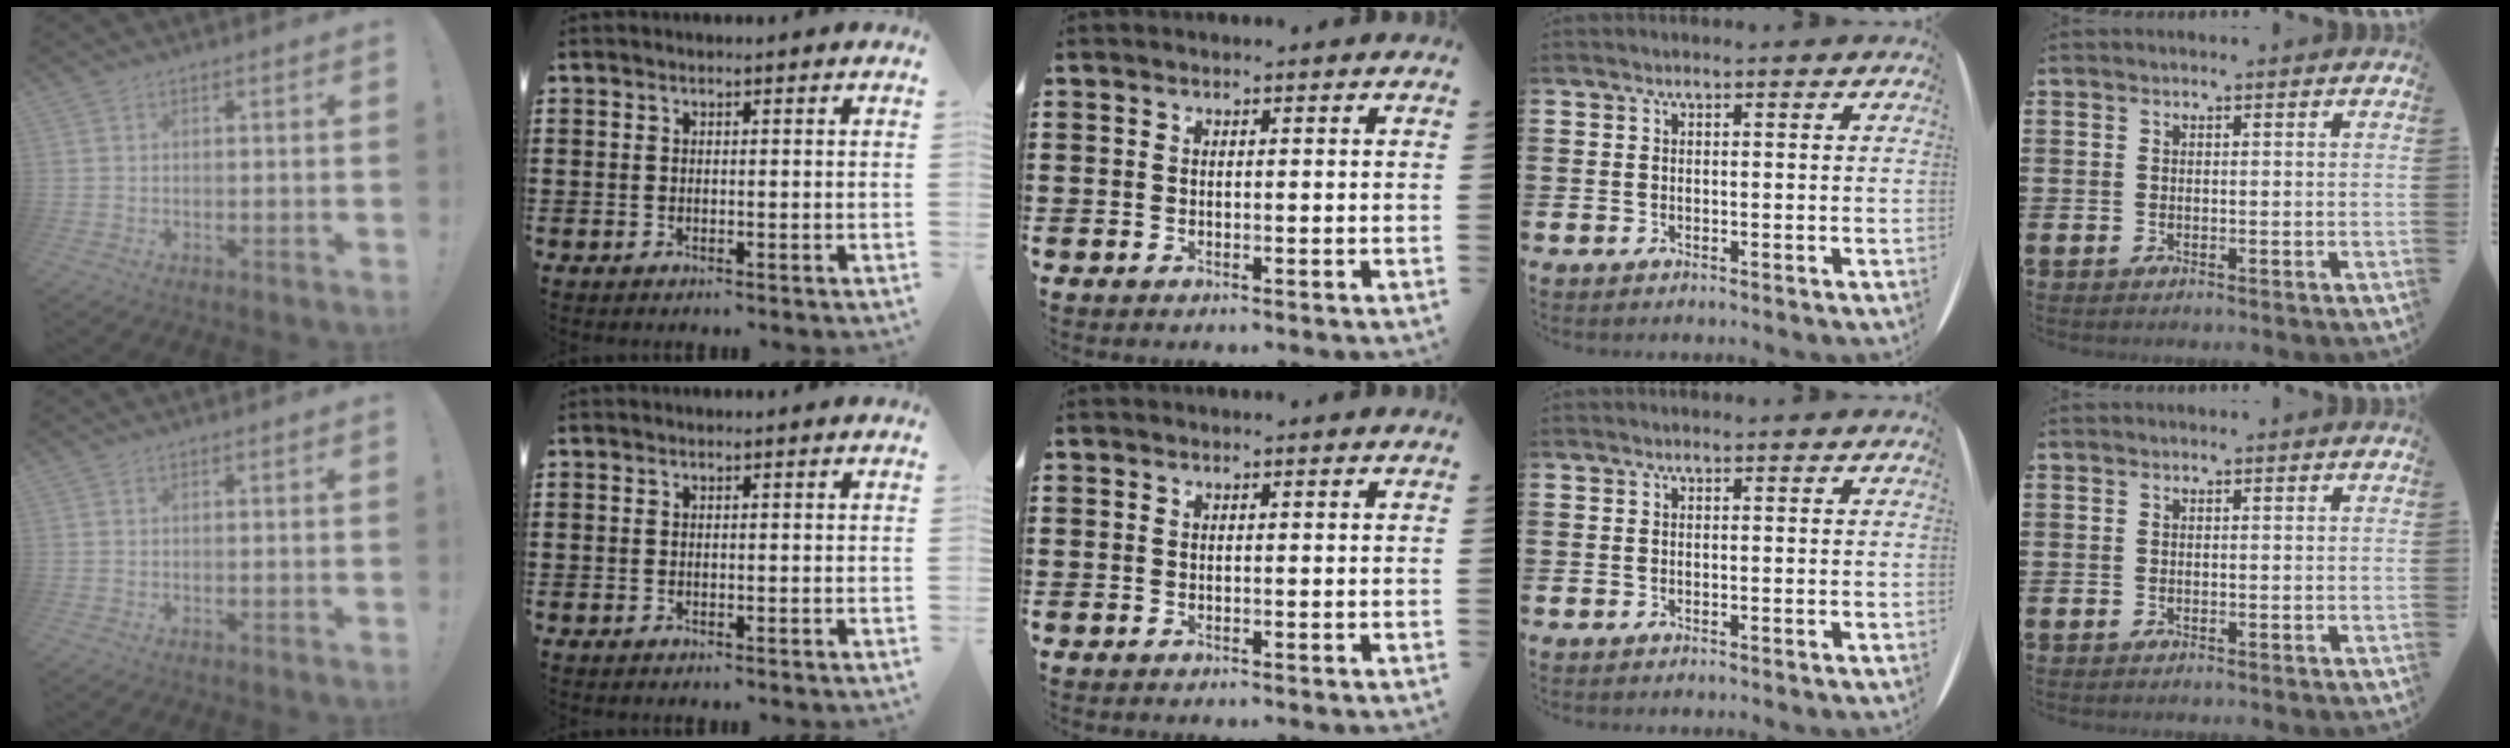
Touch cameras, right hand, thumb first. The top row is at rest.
{}